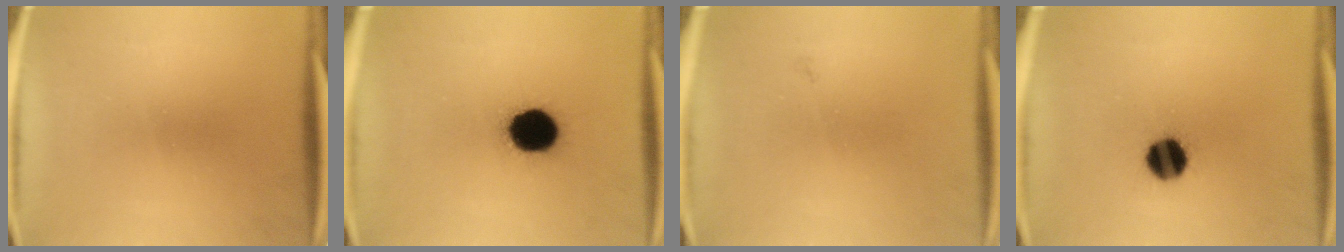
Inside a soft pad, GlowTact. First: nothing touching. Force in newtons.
{"total": 14.9}
{"total": 0.7}
{"total": 9.0}